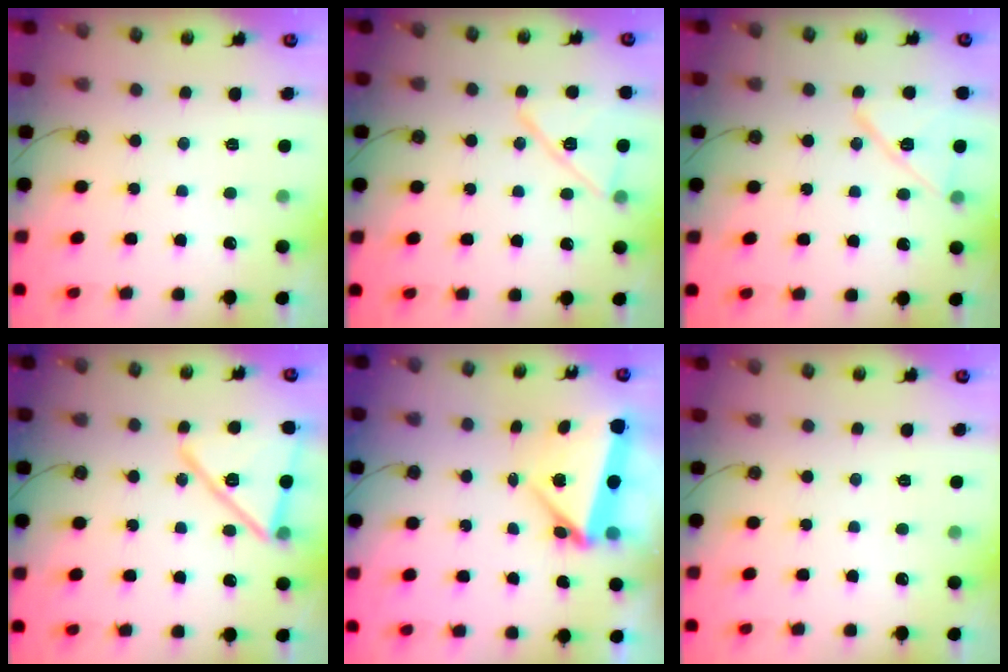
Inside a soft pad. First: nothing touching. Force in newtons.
{"total": 12.6, "press": 12.4, "slide": 2.3}
{"total": 12.7, "press": 12.5, "slide": 2.5}
{"total": 16.1, "press": 14.2, "slide": 7.6}
{"total": 10.5, "press": 4.6, "slide": 9.4}
{"total": 0.0}